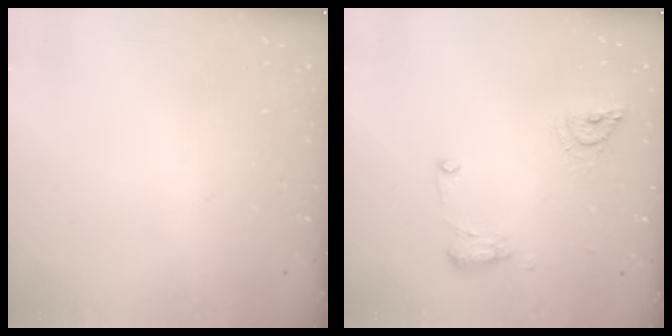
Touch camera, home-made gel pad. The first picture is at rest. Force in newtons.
{"total": 9.6, "press": 9.5, "slide": 1.4}